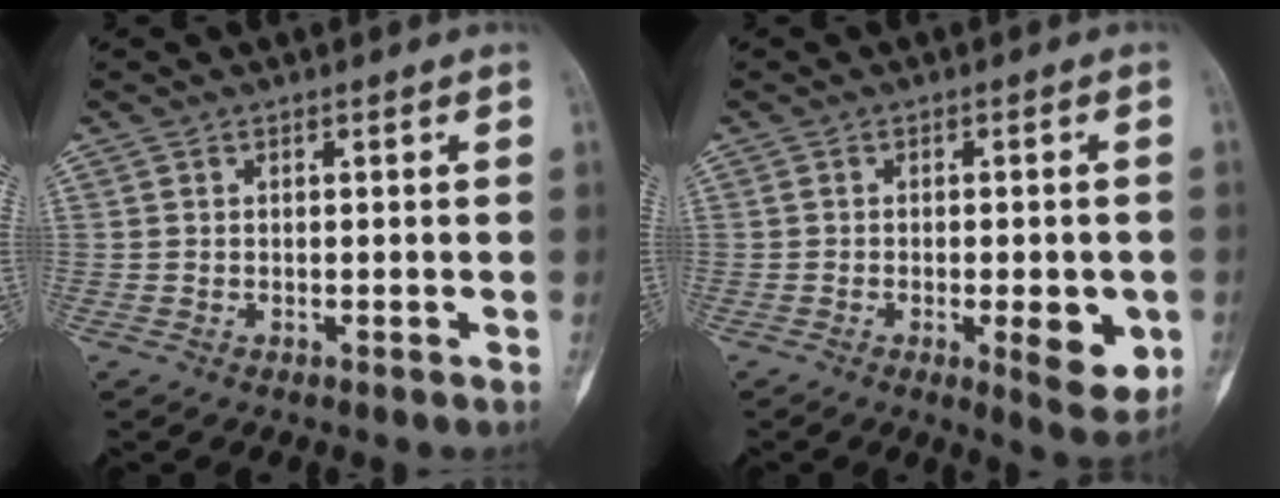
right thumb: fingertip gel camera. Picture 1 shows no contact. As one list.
[{"total": 8.2, "force": [-2.1, 2.9, 7.4], "torque": [-0.086, -0.009, -0.021]}]